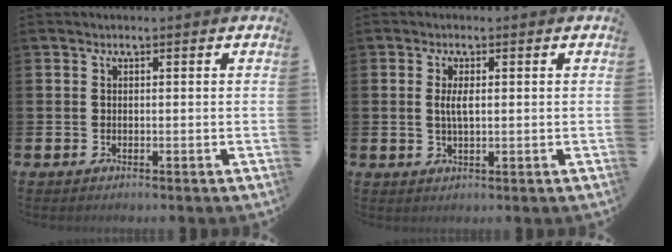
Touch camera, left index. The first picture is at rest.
{"total": 2.7, "force": [0.5, 0.9, 2.4], "torque": [-0.044, 0.003, 0.005]}